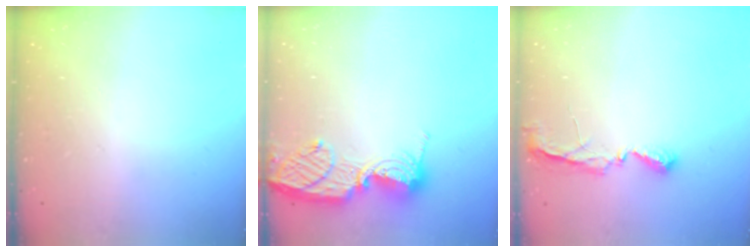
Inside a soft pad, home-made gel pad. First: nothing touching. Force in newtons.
{"total": 12.7, "press": 12.6, "slide": 1.2}
{"total": 5.8, "press": 5.8, "slide": 0.3}